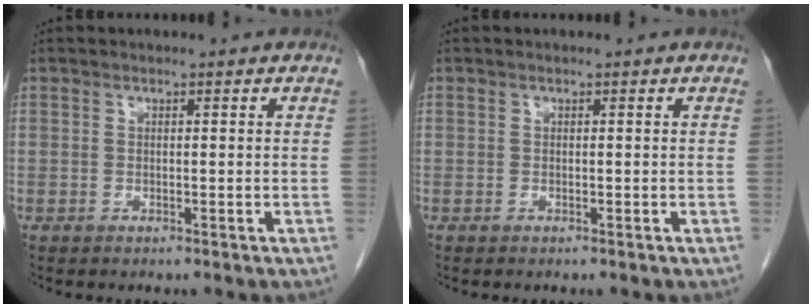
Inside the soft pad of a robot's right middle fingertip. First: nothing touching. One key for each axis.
{"total": 0.0}